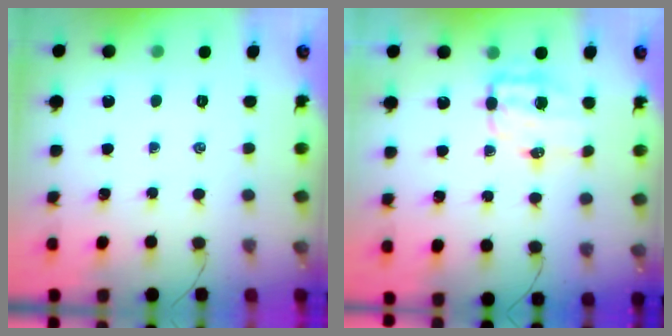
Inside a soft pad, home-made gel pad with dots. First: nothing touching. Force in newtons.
{"total": 7.4, "press": 7.3, "slide": 0.9}